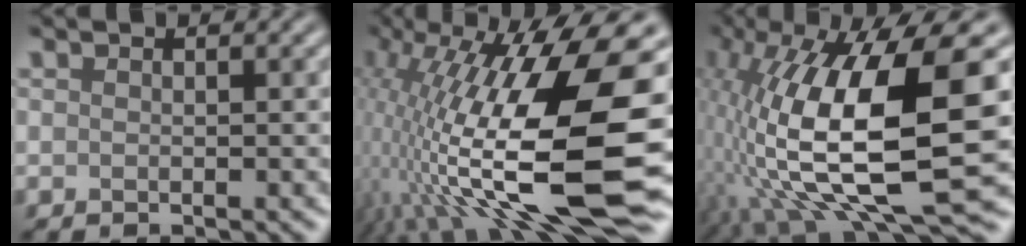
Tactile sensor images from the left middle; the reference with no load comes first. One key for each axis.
{"total": 17.0, "fx": -0.4, "fy": 6.2, "fz": 15.9, "tx": -0.302, "ty": 0.015, "tz": -0.010}
{"total": 15.6, "fx": -0.1, "fy": 5.5, "fz": 14.6, "tx": -0.272, "ty": 0.001, "tz": 0.005}